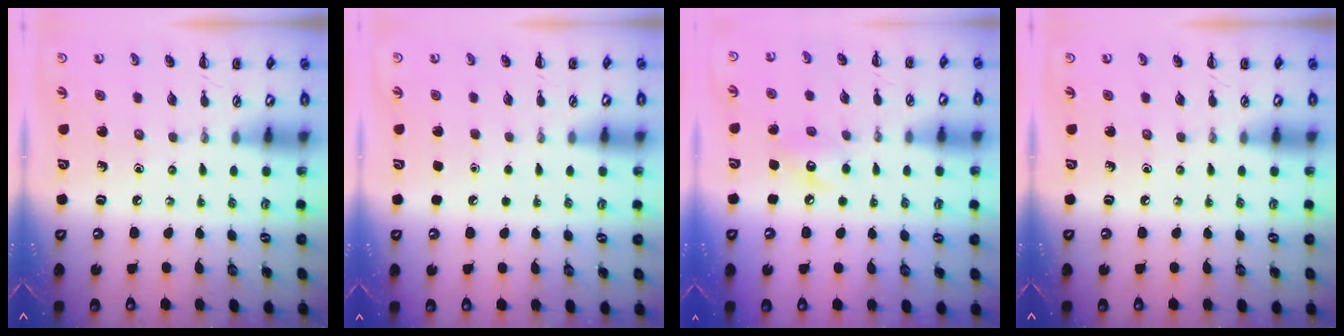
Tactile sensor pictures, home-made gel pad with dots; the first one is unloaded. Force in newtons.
{"total": 1.6, "press": 1.5, "slide": 0.1}
{"total": 7.5, "press": 7.4, "slide": 1.3}
{"total": 0.0}